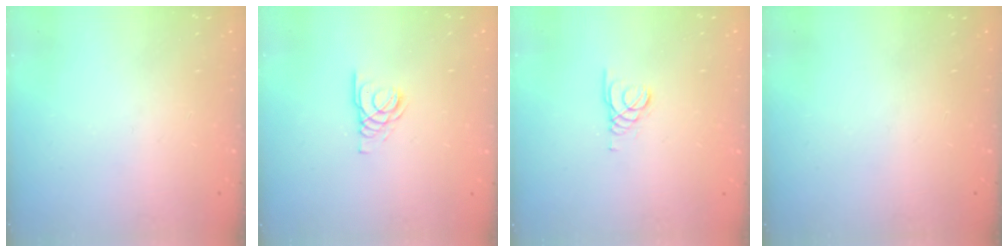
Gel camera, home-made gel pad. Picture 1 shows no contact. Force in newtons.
{"total": 3.7, "press": 3.7, "slide": 0.4}
{"total": 1.5, "press": 1.5, "slide": 0.1}
{"total": 0.0}